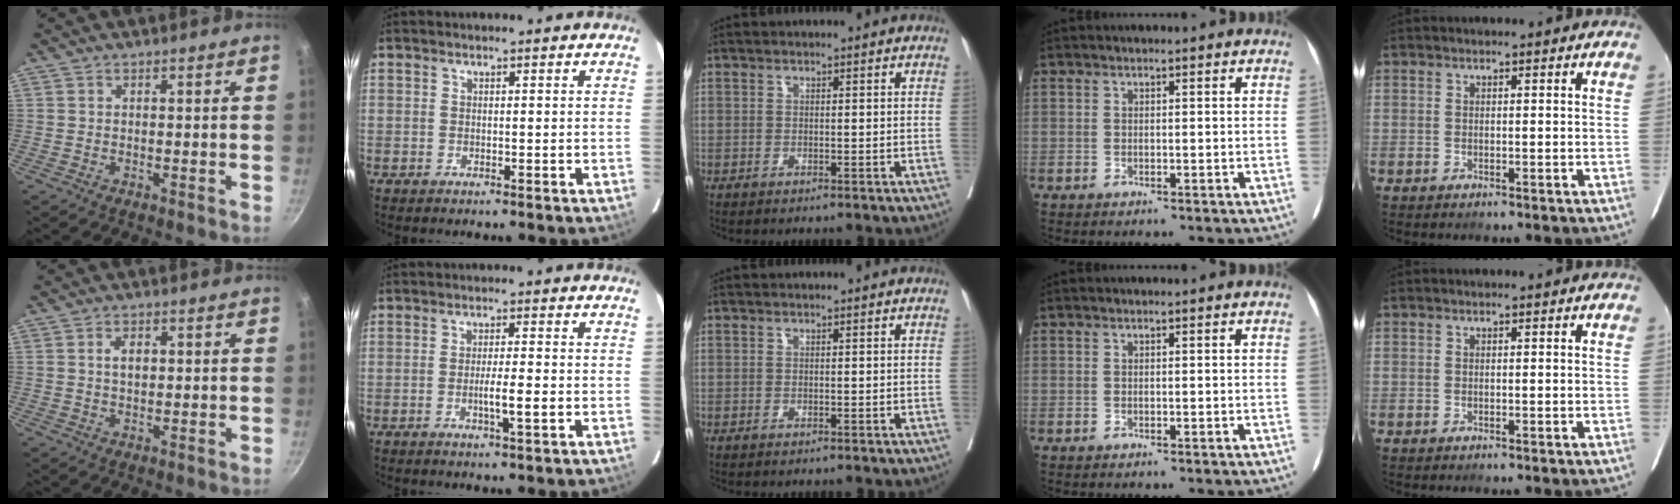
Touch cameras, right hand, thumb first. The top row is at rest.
{"thumb": {"total": 2.8, "force": [0.6, 1.7, 2.1], "torque": [-0.031, 0.000, 0.010]}, "index": {"total": 3.8, "force": [-1.0, 0.0, 3.7], "torque": [-0.063, -0.004, -0.016]}}